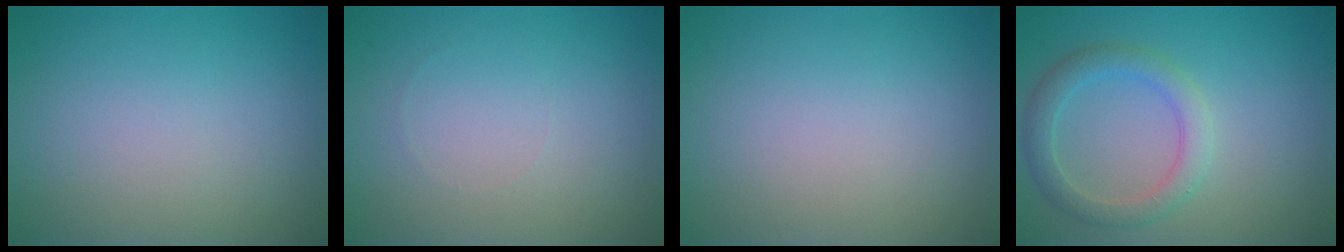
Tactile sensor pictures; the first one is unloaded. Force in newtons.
{"total": 0.0}
{"total": 0.0}
{"total": 3.0, "press": 3.0, "slide": 0.1}